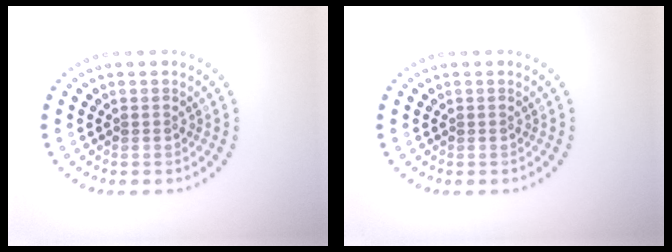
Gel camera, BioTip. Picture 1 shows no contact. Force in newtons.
{"total": 0.0}